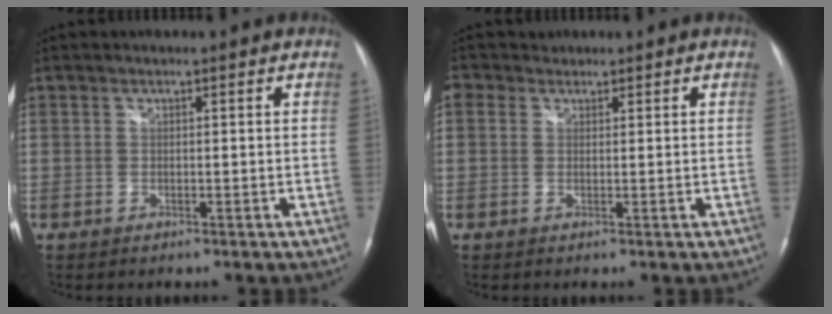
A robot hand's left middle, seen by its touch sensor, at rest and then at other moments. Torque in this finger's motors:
{"motor_torque": [0.31, -0.30, -0.02, 0.03]}